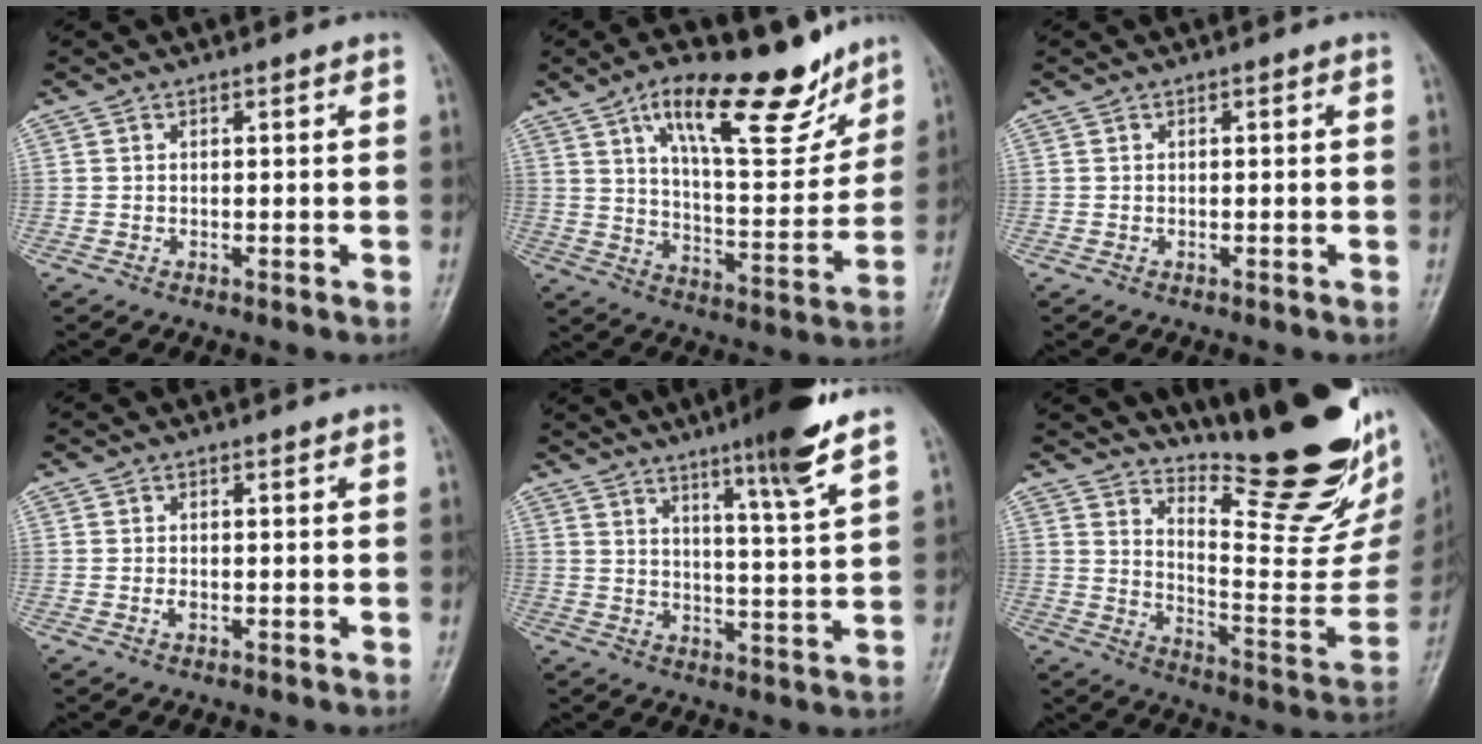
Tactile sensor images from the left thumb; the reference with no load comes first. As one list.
[{"total": 20.3, "force": [12.9, 7.2, 13.9], "torque": [-0.166, -0.065, 0.210]}, {"total": 0.0}, {"total": 0.9, "force": [0.1, 0.5, 0.8], "torque": [-0.013, 0.000, 0.003]}, {"total": 11.4, "force": [7.8, -0.1, 8.3], "torque": [-0.122, -0.049, 0.120]}, {"total": 26.7, "force": [18.8, 6.7, 17.8], "torque": [-0.226, -0.126, 0.275]}]